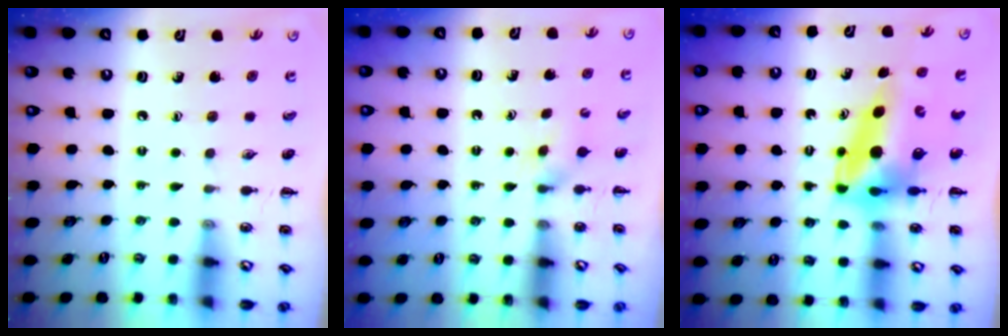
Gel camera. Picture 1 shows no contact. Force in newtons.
{"total": 2.5, "press": 2.4, "slide": 0.9}
{"total": 8.9, "press": 8.5, "slide": 2.5}